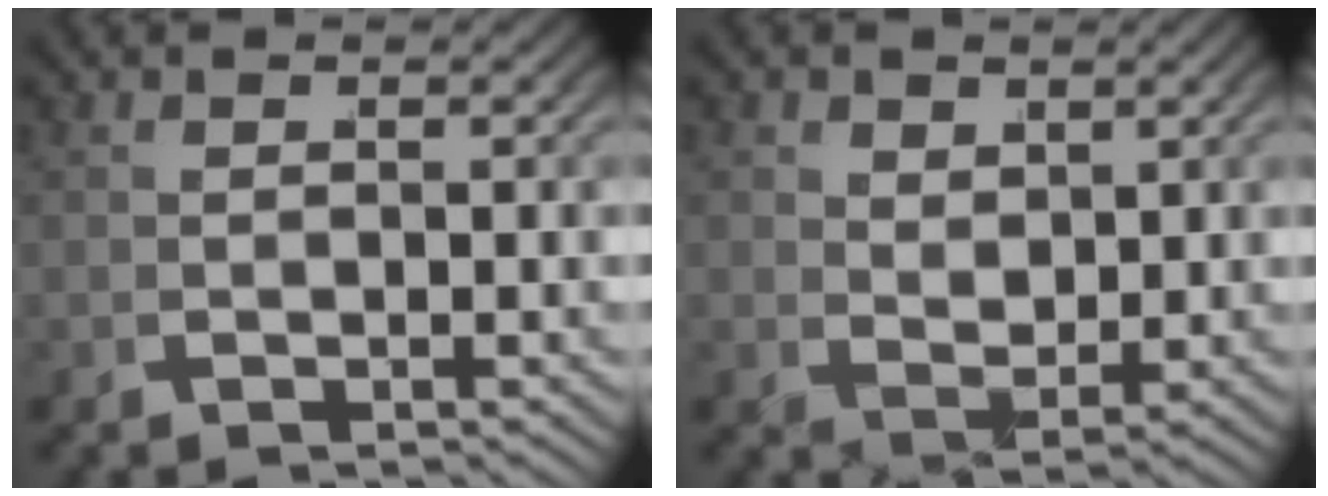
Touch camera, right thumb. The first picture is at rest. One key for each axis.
{"total": 2.3, "fx": 1.5, "fy": 1.4, "fz": 1.0, "tx": -0.011, "ty": -0.012, "tz": 0.037}